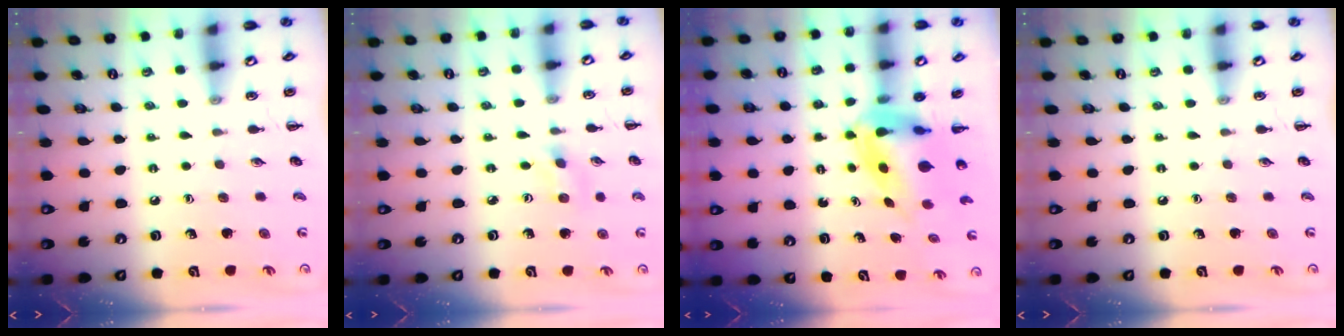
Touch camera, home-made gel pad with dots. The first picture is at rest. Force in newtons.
{"total": 1.4, "press": 1.3, "slide": 0.4}
{"total": 6.4, "press": 6.1, "slide": 1.9}
{"total": 0.0}